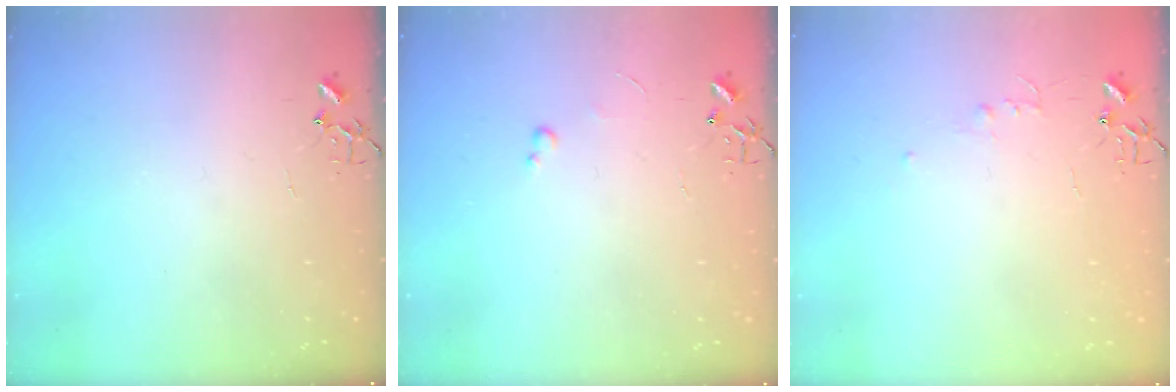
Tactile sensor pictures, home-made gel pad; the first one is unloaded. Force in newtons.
{"total": 2.4, "press": 2.3, "slide": 0.4}
{"total": 3.9, "press": 3.9, "slide": 0.4}